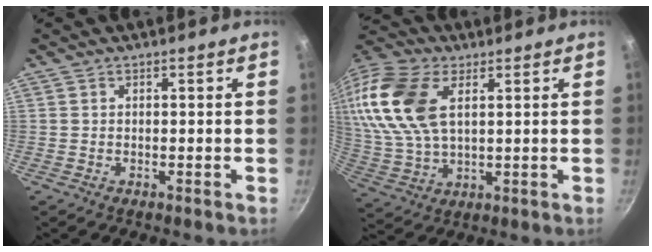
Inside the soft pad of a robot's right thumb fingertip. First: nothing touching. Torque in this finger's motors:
{"motor_torque": [-0.12, 0.81, 1.76, -0.03, 0.48]}